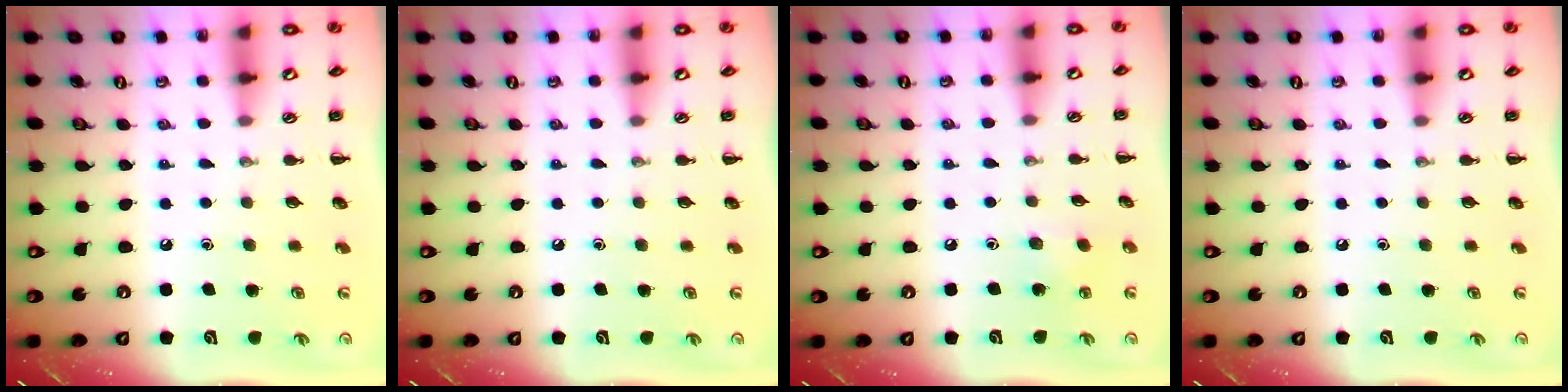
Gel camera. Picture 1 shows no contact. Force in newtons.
{"total": 0.0}
{"total": 6.7, "press": 6.6, "slide": 1.4}
{"total": 0.0}